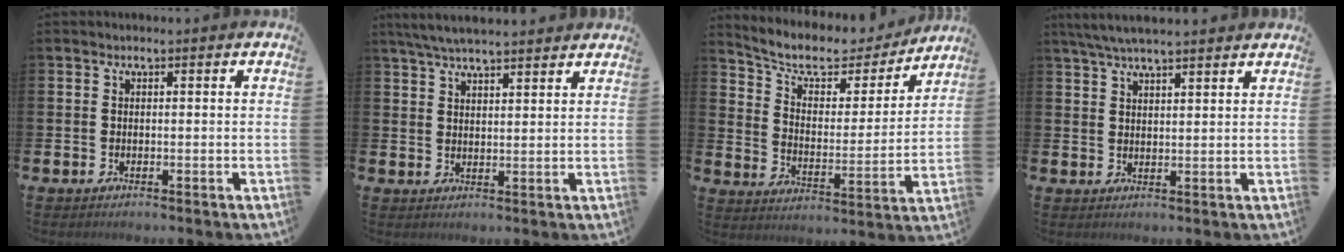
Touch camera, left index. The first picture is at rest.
{"total": 5.3, "force": [5.0, 0.6, 1.7], "torque": [-0.047, -0.010, 0.092]}
{"total": 8.0, "force": [6.8, 3.1, 2.8], "torque": [-0.082, -0.046, 0.113]}
{"total": 5.3, "force": [4.8, 0.7, 2.1], "torque": [-0.046, -0.011, 0.088]}